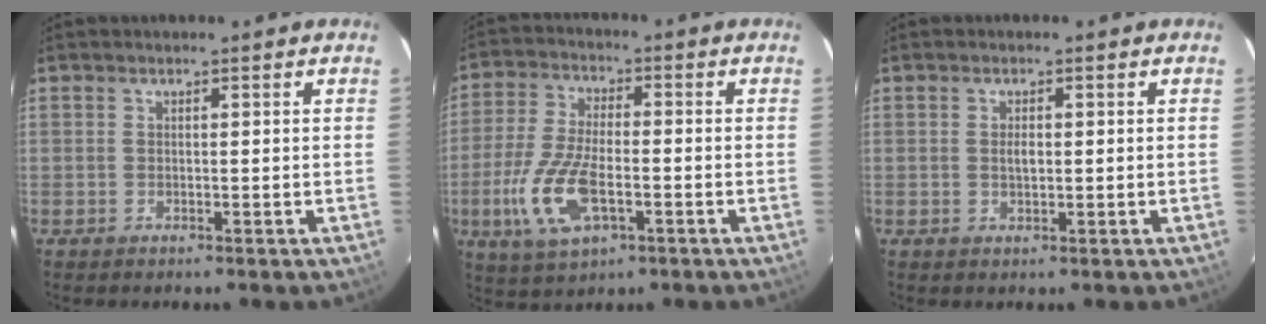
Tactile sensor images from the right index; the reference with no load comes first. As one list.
[{"total": 12.8, "force": [-4.1, 5.6, 10.8], "torque": [-0.238, -0.009, -0.075]}, {"total": 1.7, "force": [0.1, 0.9, 1.4], "torque": [-0.025, 0.002, 0.001]}]